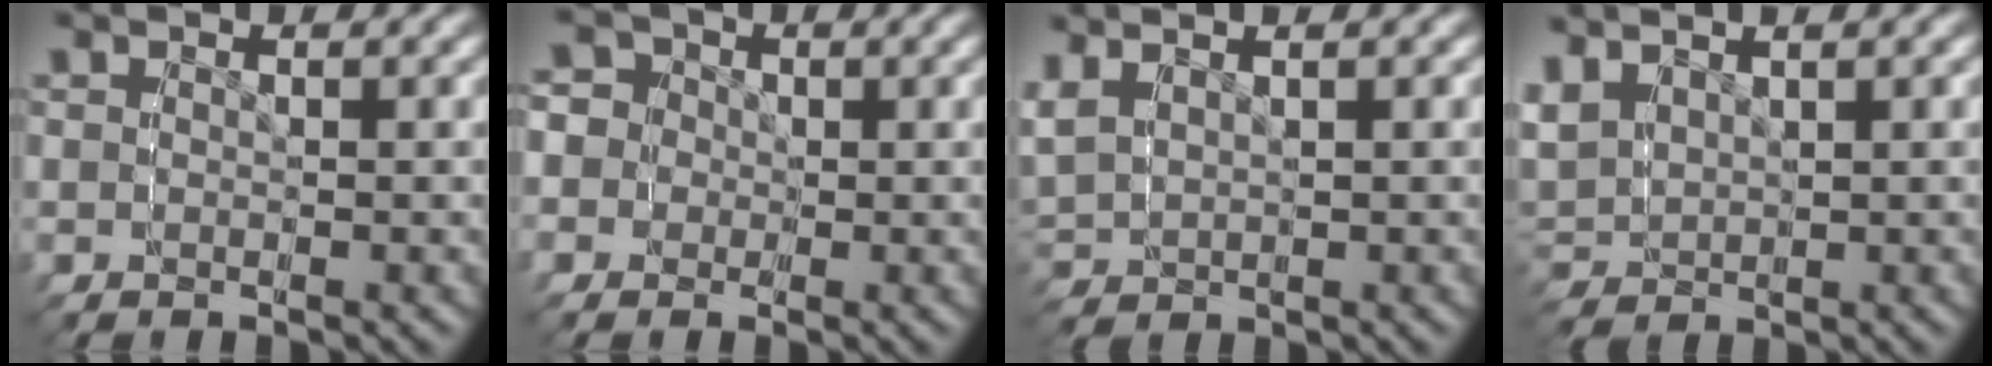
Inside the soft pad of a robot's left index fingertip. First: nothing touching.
{"total": 6.9, "force": [1.6, 6.5, 1.4], "torque": [-0.032, -0.006, 0.020]}
{"total": 2.2, "force": [1.2, 1.5, 1.1], "torque": [-0.042, 0.009, 0.026]}
{"total": 3.9, "force": [1.4, 3.1, 1.8], "torque": [-0.059, 0.007, 0.031]}